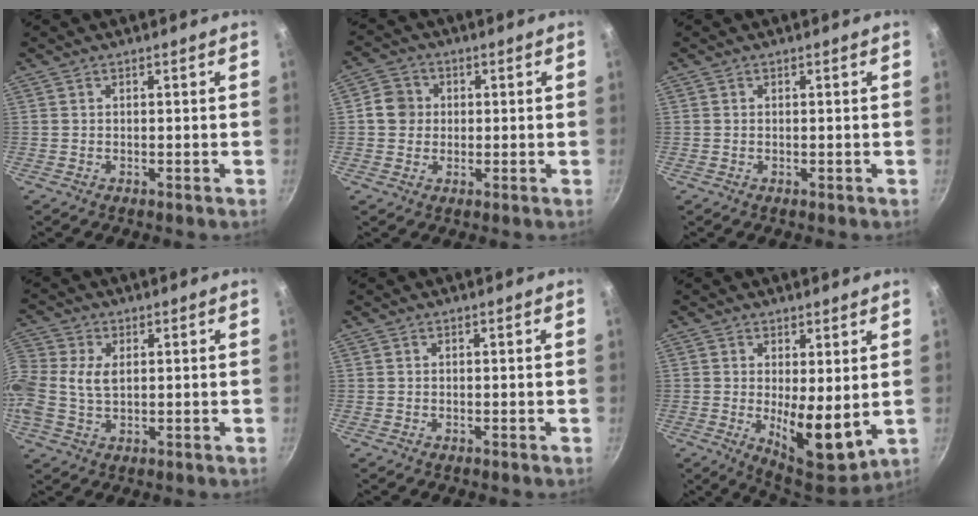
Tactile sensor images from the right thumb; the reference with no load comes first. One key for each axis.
{"total": 5.1, "fx": 0.4, "fy": 4.8, "fz": 1.8, "tx": -0.005, "ty": 0.007, "tz": -0.006}
{"total": 0.0}
{"total": 8.2, "fx": 0.9, "fy": 5.7, "fz": 5.8, "tx": -0.133, "ty": 0.012, "tz": 0.008}
{"total": 0.0}
{"total": 10.2, "fx": 0.4, "fy": 4.1, "fz": 9.3, "tx": -0.121, "ty": -0.035, "tz": 0.015}